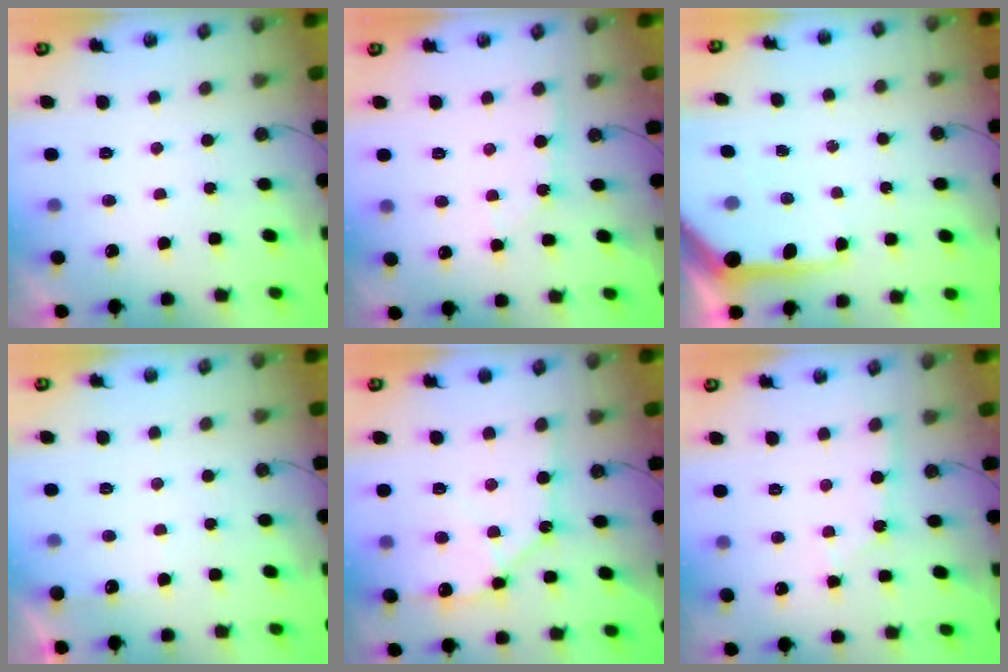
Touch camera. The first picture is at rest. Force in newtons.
{"total": 3.4, "press": 3.3, "slide": 0.4}
{"total": 9.2, "press": 9.1, "slide": 1.0}
{"total": 3.8, "press": 3.8, "slide": 0.6}
{"total": 12.2, "press": 12.1, "slide": 1.6}
{"total": 1.9, "press": 1.9, "slide": 0.2}